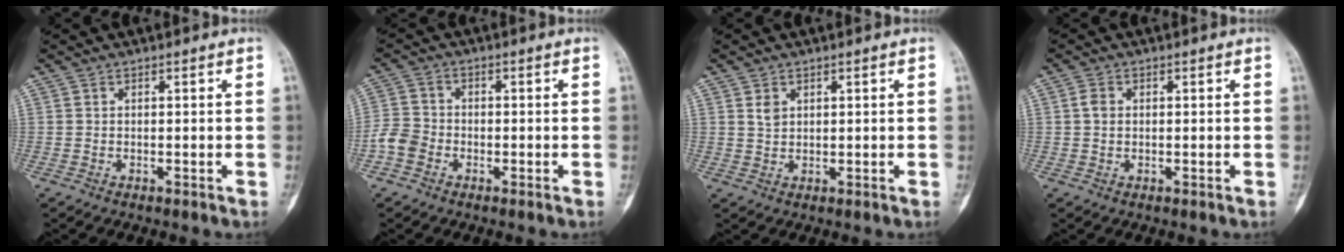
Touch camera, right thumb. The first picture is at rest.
{"total": 5.2, "force": [-2.4, 4.0, 2.2], "torque": [-0.035, 0.015, -0.058]}
{"total": 2.0, "force": [0.9, 1.5, 1.0], "torque": [-0.010, -0.005, 0.017]}
{"total": 2.2, "force": [0.4, 1.6, 1.4], "torque": [-0.026, 0.002, 0.007]}